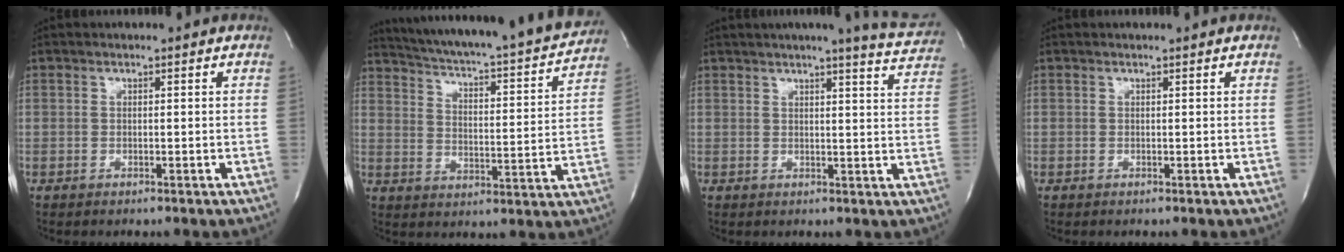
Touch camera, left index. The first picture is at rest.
{"total": 22.4, "force": [20.7, 1.6, 8.4], "torque": [-0.137, -0.045, 0.276]}
{"total": 10.2, "force": [9.2, -0.2, 4.3], "torque": [-0.050, -0.020, 0.090]}
{"total": 0.5, "force": [0.5, 0.0, 0.2], "torque": [-0.003, 0.011, 0.007]}